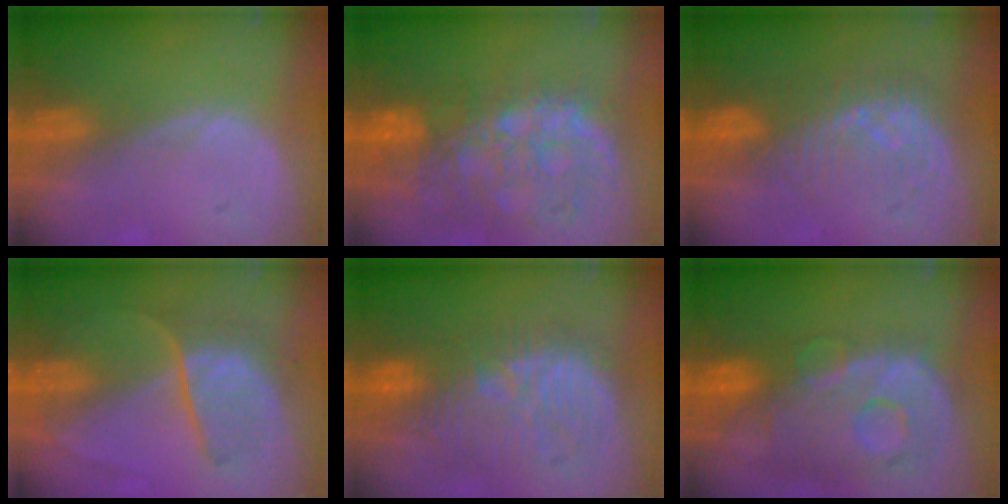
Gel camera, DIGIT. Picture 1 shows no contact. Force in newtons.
{"total": 11.7, "press": 9.9, "slide": 6.3}
{"total": 7.8, "press": 7.5, "slide": 2.0}
{"total": 6.8, "press": 6.7, "slide": 1.2}
{"total": 11.1, "press": 10.9, "slide": 1.8}
{"total": 13.3, "press": 10.9, "slide": 7.6}